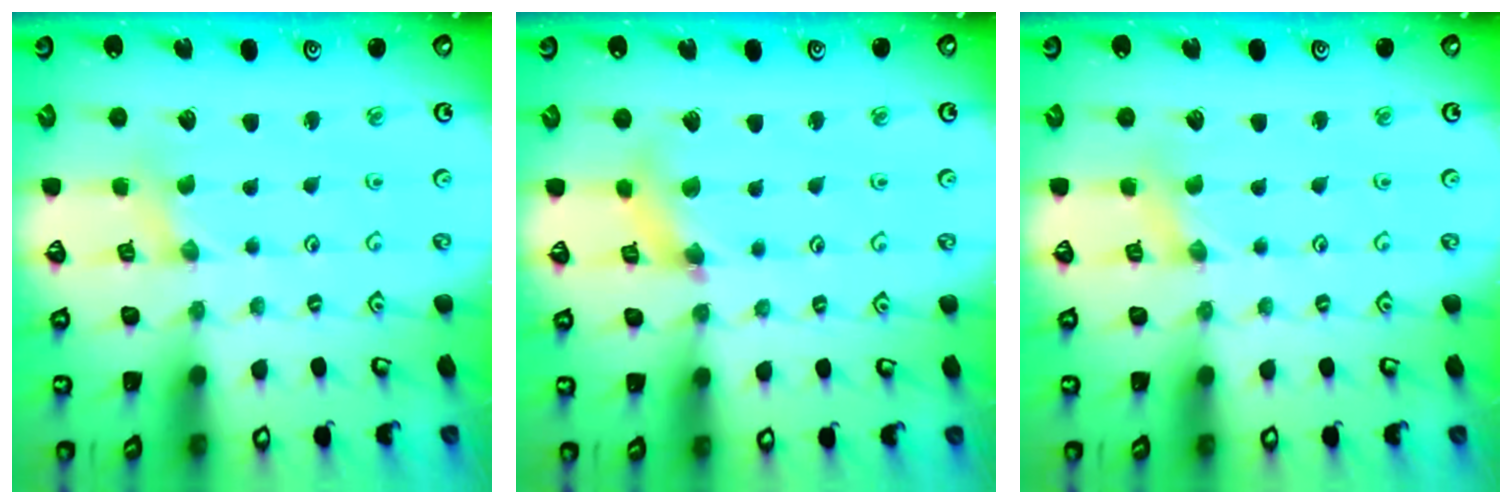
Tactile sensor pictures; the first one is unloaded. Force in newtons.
{"total": 5.3, "press": 5.3, "slide": 0.5}
{"total": 0.8, "press": 0.8, "slide": 0.2}